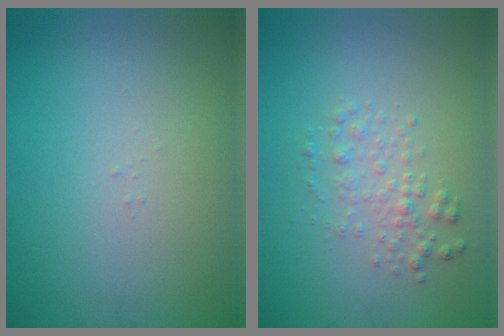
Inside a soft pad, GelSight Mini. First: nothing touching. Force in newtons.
{"total": 2.0, "press": 2.0, "slide": 0.1}